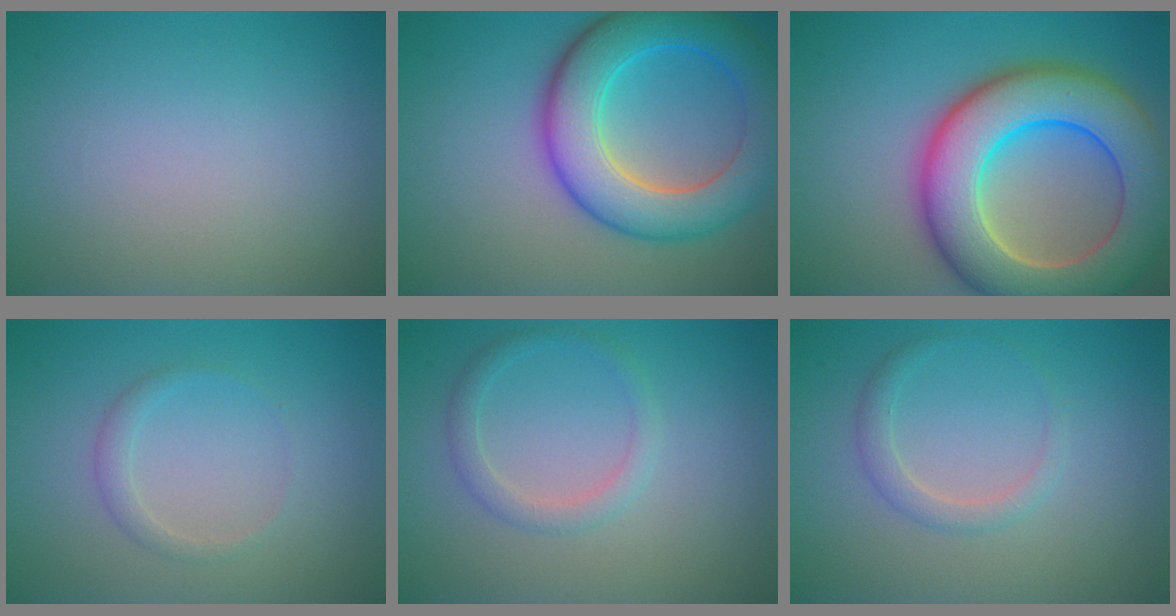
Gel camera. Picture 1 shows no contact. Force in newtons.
{"total": 8.6, "press": 8.6, "slide": 0.2}
{"total": 11.9, "press": 11.9, "slide": 0.9}
{"total": 1.4, "press": 1.4, "slide": 0.1}
{"total": 1.9, "press": 1.9, "slide": 0.1}
{"total": 1.7, "press": 1.7, "slide": 0.1}